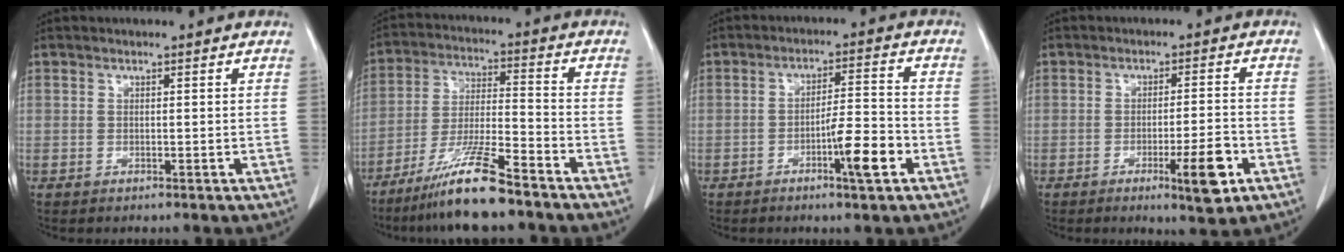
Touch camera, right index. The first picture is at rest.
{"total": 11.7, "force": [-8.9, 0.3, 7.6], "torque": [-0.148, -0.027, -0.167]}
{"total": 7.3, "force": [-3.3, 0.5, 6.5], "torque": [-0.104, 0.004, -0.053]}
{"total": 7.1, "force": [-3.2, 0.7, 6.3], "torque": [-0.091, -0.007, -0.044]}